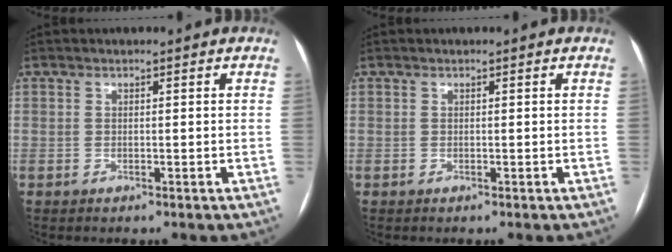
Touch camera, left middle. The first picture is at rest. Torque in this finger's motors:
{"motor_torque": [0.00, 0.00, 0.00, 0.00]}